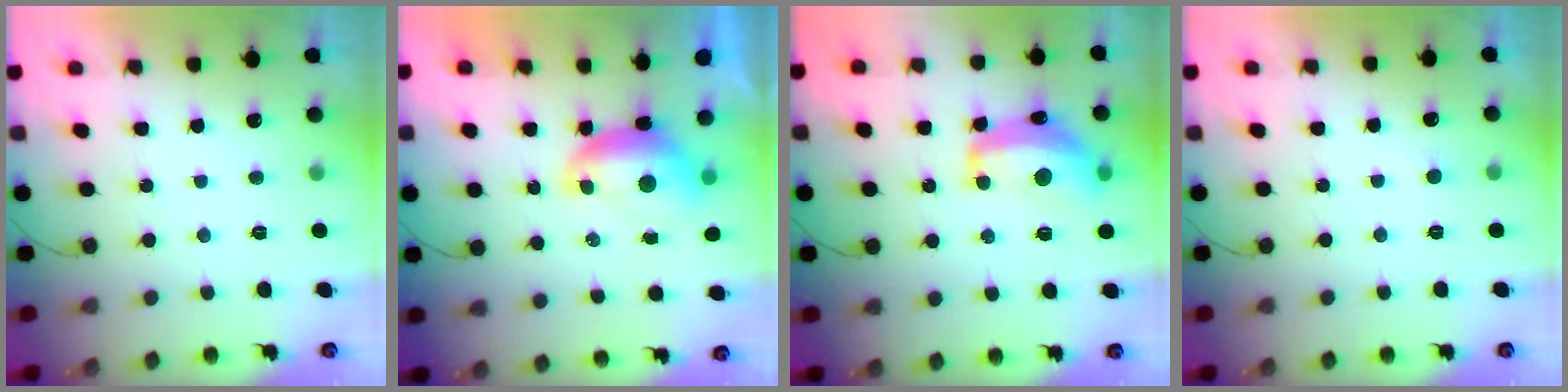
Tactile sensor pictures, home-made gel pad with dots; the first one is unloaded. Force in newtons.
{"total": 8.1, "press": 8.1, "slide": 0.8}
{"total": 14.3, "press": 14.2, "slide": 1.1}
{"total": 3.1, "press": 3.1, "slide": 0.3}